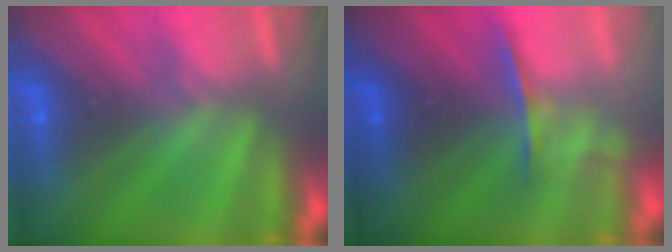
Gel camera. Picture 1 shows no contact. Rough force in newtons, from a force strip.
{"total": 1.7}